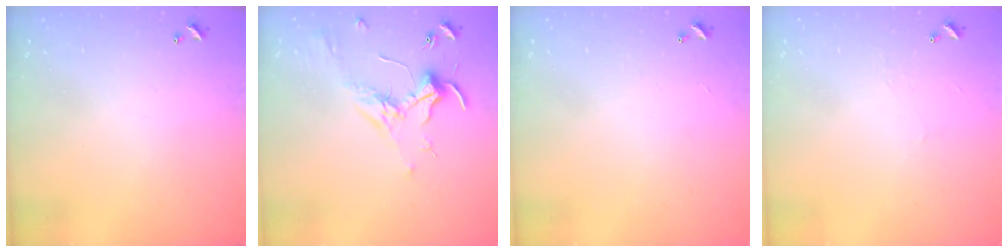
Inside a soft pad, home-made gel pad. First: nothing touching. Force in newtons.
{"total": 1.7, "press": 1.5, "slide": 0.7}
{"total": 2.6, "press": 2.6, "slide": 0.3}
{"total": 2.3, "press": 2.3, "slide": 0.4}